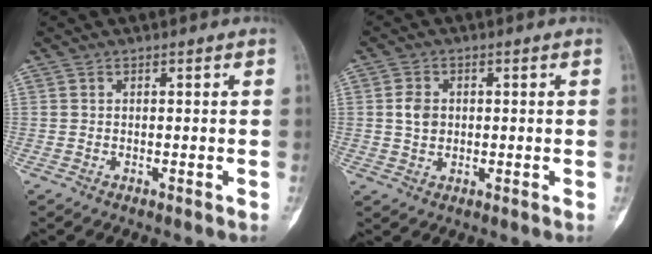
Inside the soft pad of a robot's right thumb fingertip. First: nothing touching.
{"total": 3.8, "force": [0.5, 3.0, 2.3], "torque": [-0.032, -0.002, 0.008]}